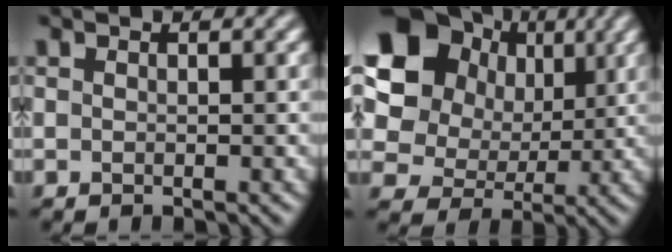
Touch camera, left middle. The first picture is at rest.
{"total": 14.3, "force": [5.5, 11.4, 6.6], "torque": [-0.166, 0.053, 0.101]}